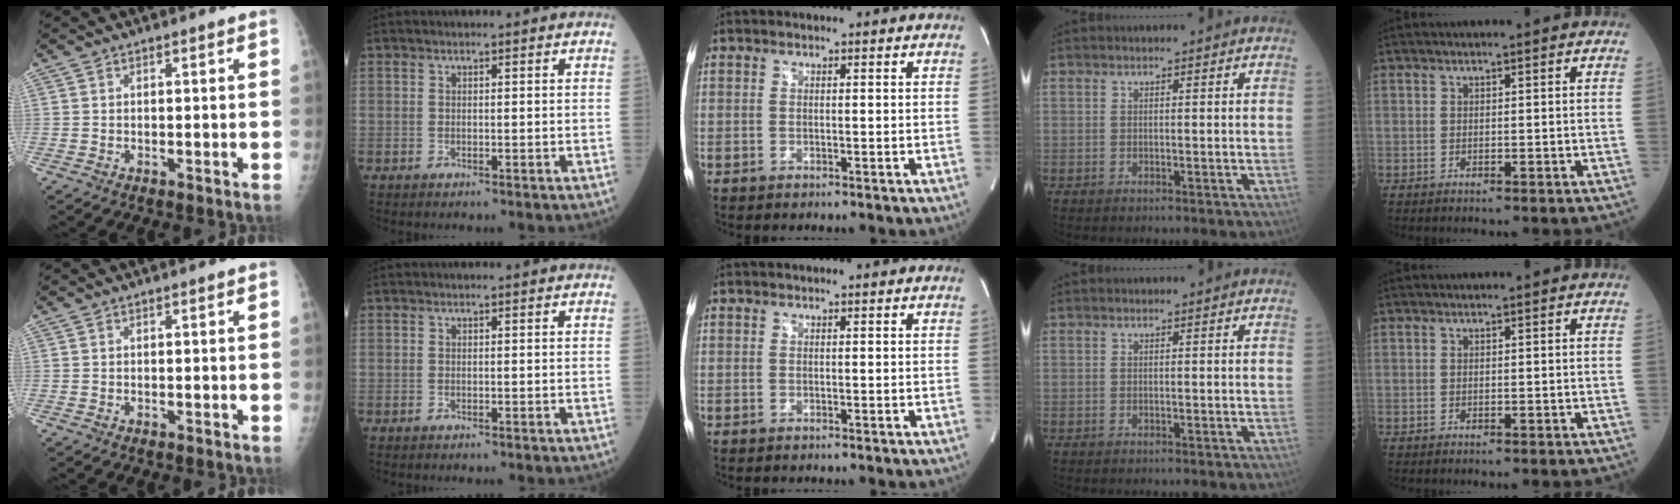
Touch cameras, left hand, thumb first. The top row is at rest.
{}